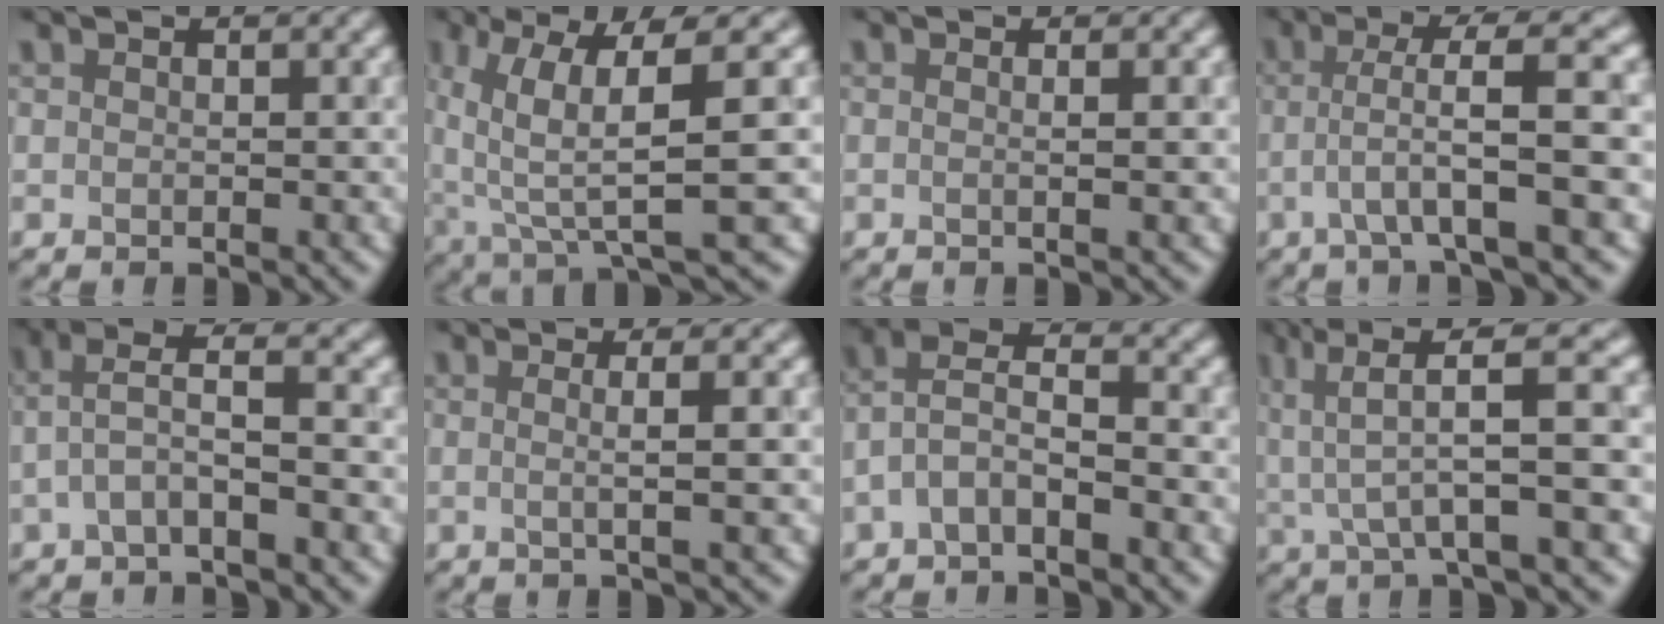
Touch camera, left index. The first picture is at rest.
{"total": 8.3, "force": [1.4, 1.8, 8.0], "torque": [-0.147, 0.001, 0.037]}
{"total": 2.0, "force": [0.2, 1.0, 1.7], "torque": [-0.004, 0.003, -0.020]}
{"total": 5.1, "force": [-0.8, 0.4, 5.0], "torque": [-0.085, 0.012, -0.009]}
{"total": 2.6, "force": [-0.9, 0.4, 2.4], "torque": [-0.056, 0.017, -0.018]}
{"total": 3.3, "force": [0.4, 1.2, 3.1], "torque": [-0.027, 0.008, -0.022]}
{"total": 3.1, "force": [-1.9, 1.2, 2.2], "torque": [-0.055, 0.014, -0.039]}
{"total": 6.1, "force": [2.1, 0.9, 5.7], "torque": [-0.102, 0.013, 0.045]}